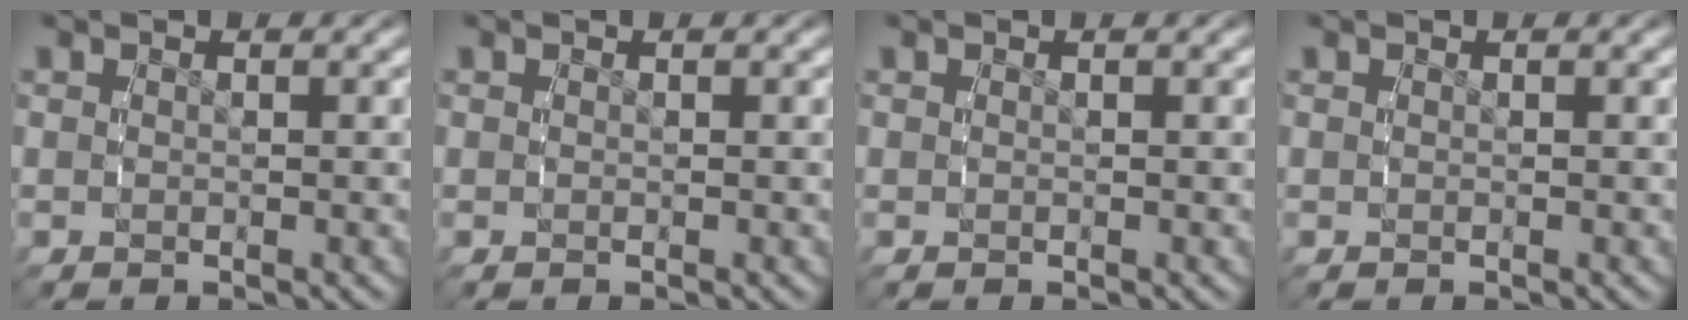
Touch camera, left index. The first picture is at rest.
{"total": 0.0}
{"total": 0.0}
{"total": 0.0}